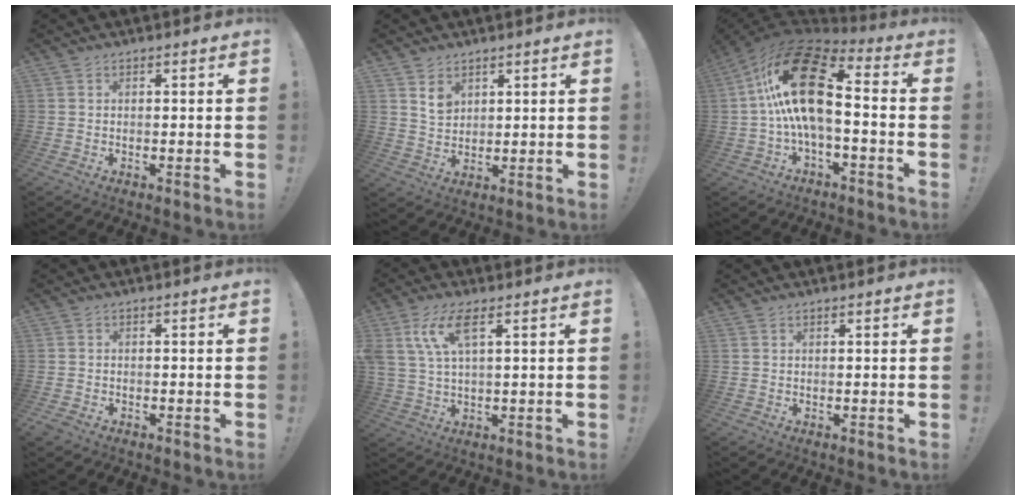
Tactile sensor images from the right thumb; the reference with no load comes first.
{"total": 5.4, "force": [3.1, 3.9, 2.0], "torque": [-0.024, -0.016, 0.056]}
{"total": 21.5, "force": [1.6, 9.9, 19.0], "torque": [-0.374, 0.008, 0.034]}
{"total": 1.4, "force": [-1.0, 0.9, 0.5], "torque": [-0.007, 0.005, -0.017]}
{"total": 9.6, "force": [4.4, 3.2, 7.9], "torque": [-0.163, -0.005, 0.083]}
{"total": 0.0}